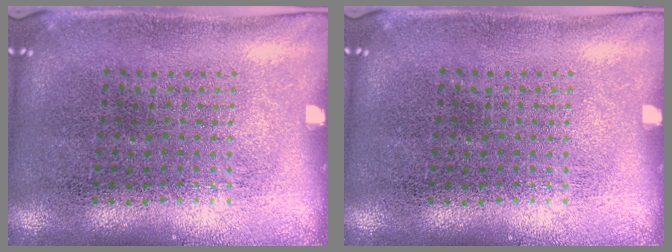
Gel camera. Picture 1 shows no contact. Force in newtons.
{"total": 0.0}